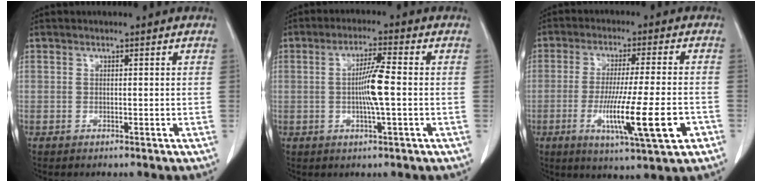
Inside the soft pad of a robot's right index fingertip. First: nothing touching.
{"total": 5.8, "force": [-0.4, -0.1, 5.8], "torque": [-0.109, -0.001, -0.011]}
{"total": 12.9, "force": [-4.4, 0.2, 12.1], "torque": [-0.206, -0.028, -0.068]}